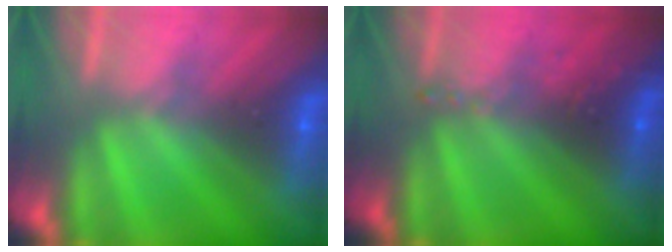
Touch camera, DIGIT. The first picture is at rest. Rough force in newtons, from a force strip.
{"total": 2.5}